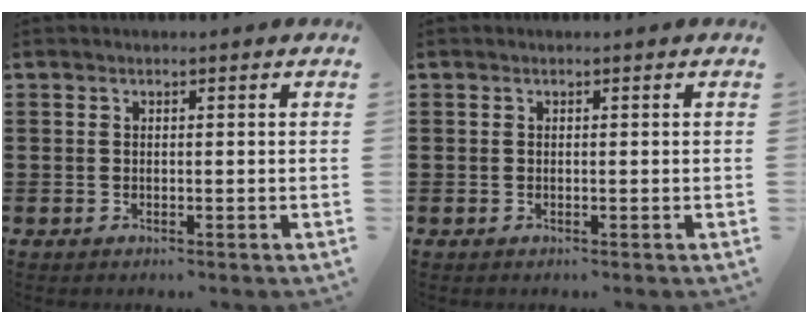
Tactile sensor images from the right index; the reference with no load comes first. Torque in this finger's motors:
{"motor_torque": [-0.93, 1.21, 0.01, 0.00]}